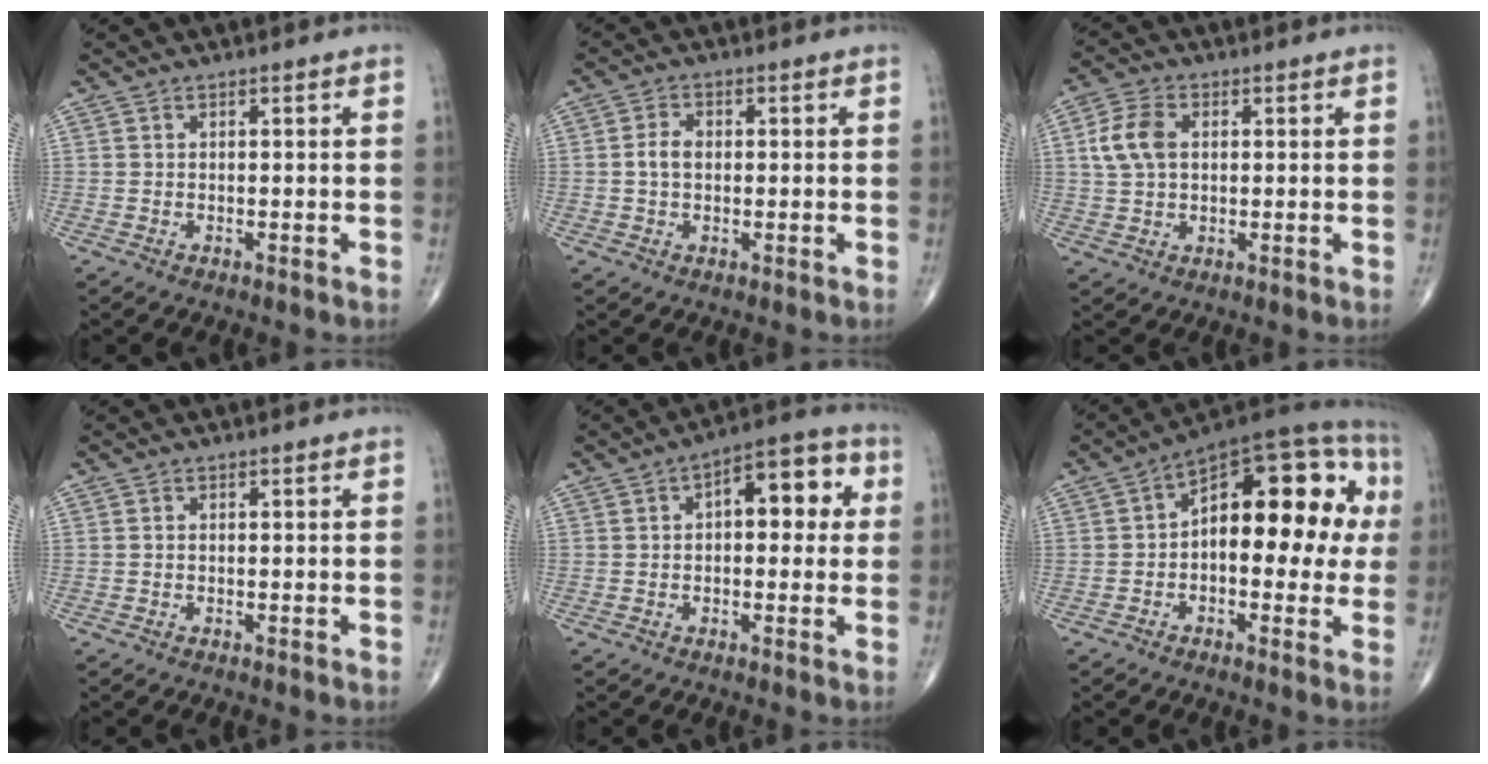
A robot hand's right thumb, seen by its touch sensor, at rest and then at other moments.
{"total": 3.3, "force": [0.0, 2.3, 2.4], "torque": [-0.047, 0.009, -0.003]}
{"total": 7.0, "force": [1.3, 4.7, 5.1], "torque": [-0.101, 0.008, 0.022]}
{"total": 0.0}
{"total": 10.8, "force": [2.0, 5.6, 9.0], "torque": [-0.082, 0.026, 0.018]}
{"total": 20.6, "force": [1.7, 10.6, 17.6], "torque": [-0.202, 0.040, 0.012]}